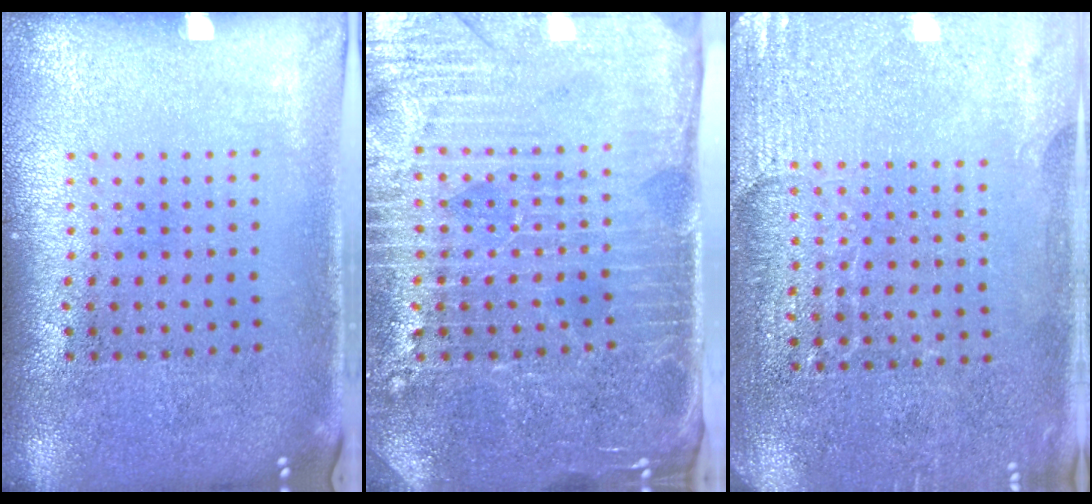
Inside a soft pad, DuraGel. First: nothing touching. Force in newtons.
{"total": 4.3, "press": 3.8, "slide": 2.0}
{"total": 2.8, "press": 2.6, "slide": 0.8}